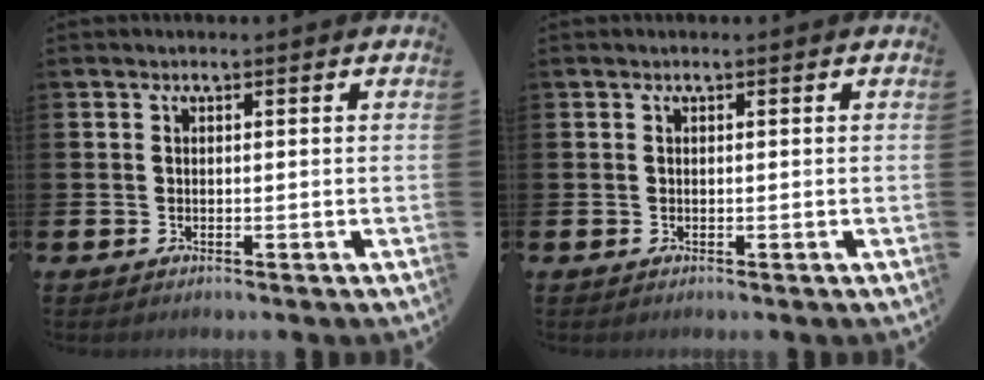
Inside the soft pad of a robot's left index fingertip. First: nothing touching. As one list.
[{"total": 0.0}]